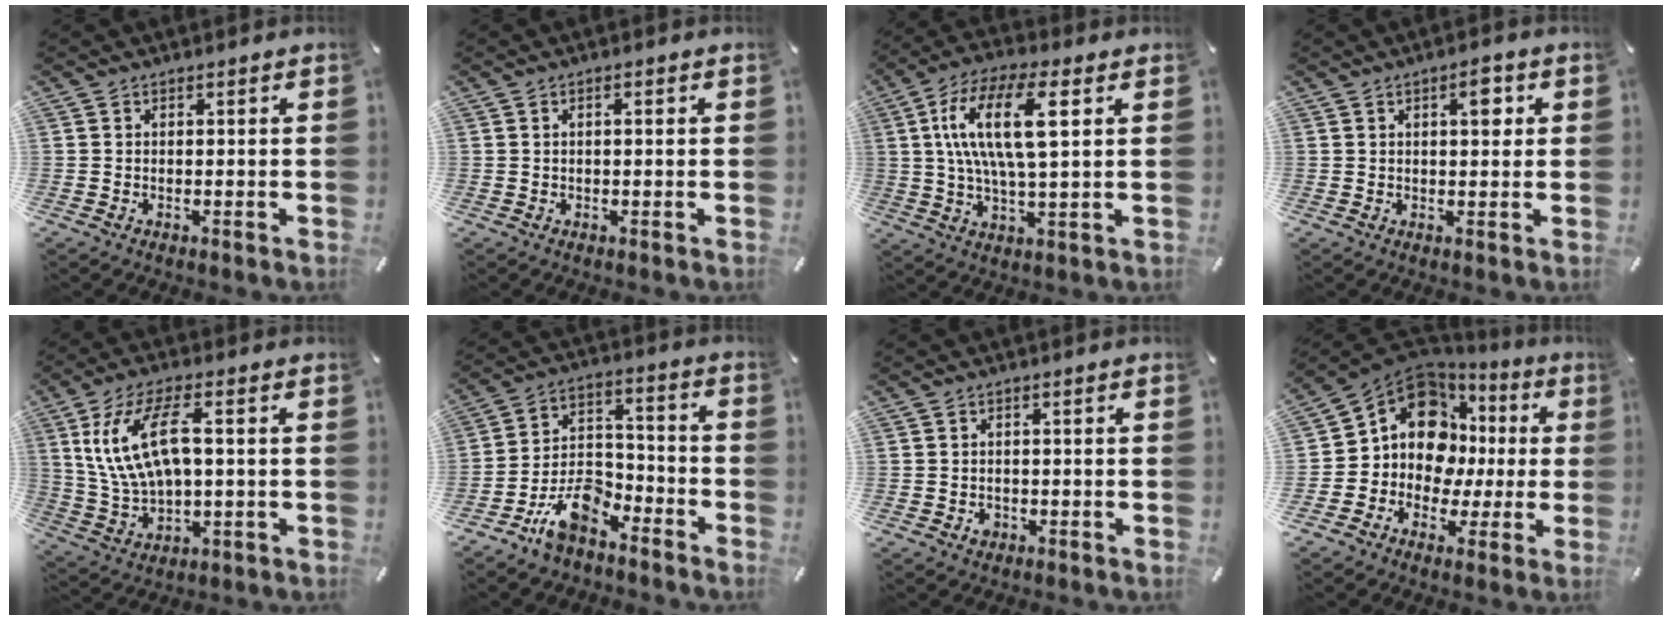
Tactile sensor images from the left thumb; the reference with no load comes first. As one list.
[{"total": 1.2, "force": [0.0, 0.4, 1.2], "torque": [-0.022, 0.002, -0.001]}, {"total": 15.9, "force": [4.1, 5.7, 14.3], "torque": [-0.302, 0.003, 0.063]}, {"total": 5.1, "force": [1.5, 2.3, 4.2], "torque": [-0.055, -0.004, 0.016]}, {"total": 13.8, "force": [3.2, 6.5, 11.8], "torque": [-0.253, 0.004, 0.056]}, {"total": 12.0, "force": [-8.7, 6.2, 5.5], "torque": [-0.098, 0.048, -0.160]}, {"total": 1.8, "force": [-0.8, 1.5, 0.6], "torque": [-0.012, 0.005, -0.017]}, {"total": 14.2, "force": [2.8, 11.9, 7.1], "torque": [-0.142, -0.036, 0.053]}]